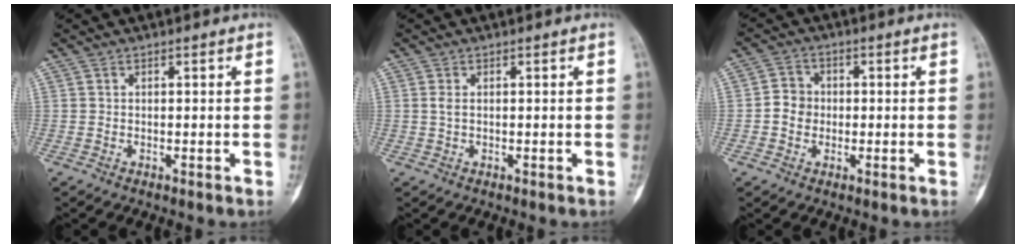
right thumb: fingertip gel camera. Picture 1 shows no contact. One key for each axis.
{"total": 1.0, "fx": 0.1, "fy": 0.5, "fz": 0.9, "tx": -0.020, "ty": 0.000, "tz": 0.004}
{"total": 4.2, "fx": -0.5, "fy": 3.8, "fz": 1.7, "tx": -0.013, "ty": 0.012, "tz": -0.015}